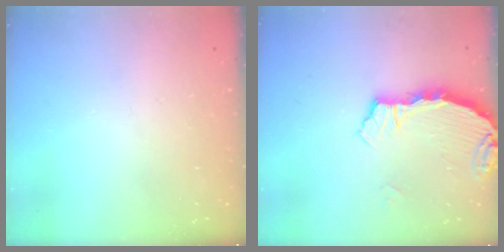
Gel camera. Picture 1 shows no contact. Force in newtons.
{"total": 3.7, "press": 3.6, "slide": 0.5}